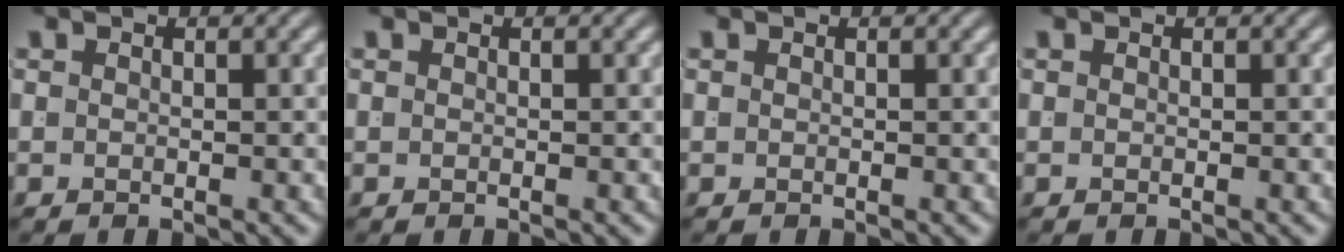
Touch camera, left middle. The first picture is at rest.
{"total": 0.0}
{"total": 0.0}
{"total": 0.0}